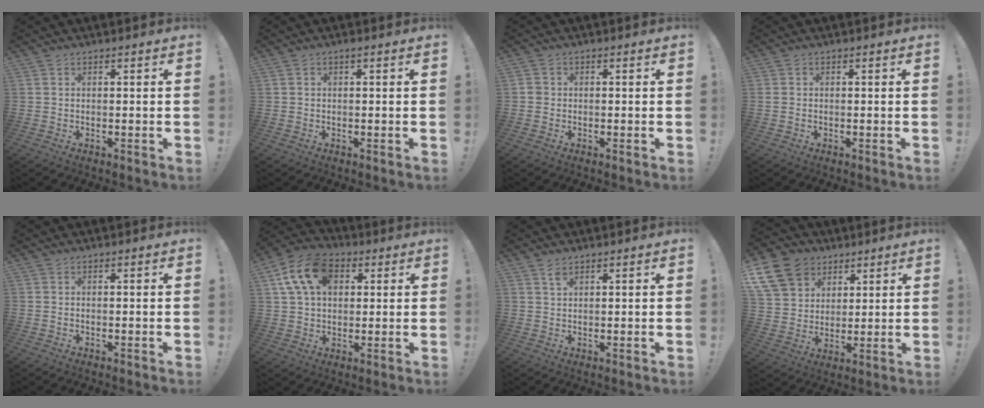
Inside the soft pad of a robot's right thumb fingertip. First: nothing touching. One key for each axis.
{"total": 0.0}
{"total": 1.3, "fx": -0.3, "fy": 1.3, "fz": 0.3, "tx": -0.004, "ty": 0.005, "tz": -0.005}
{"total": 0.8, "fx": -0.2, "fy": 0.6, "fz": 0.4, "tx": -0.014, "ty": 0.004, "tz": -0.003}
{"total": 0.0}
{"total": 14.5, "fx": 5.2, "fy": 10.0, "fz": 9.1, "tx": -0.164, "ty": -0.004, "tz": 0.104}
{"total": 1.7, "fx": 1.3, "fy": 0.8, "fz": 0.8, "tx": -0.008, "ty": -0.006, "tz": 0.023}
{"total": 15.2, "fx": 7.2, "fy": 11.9, "fz": 6.2, "tx": -0.107, "ty": -0.037, "tz": 0.146}